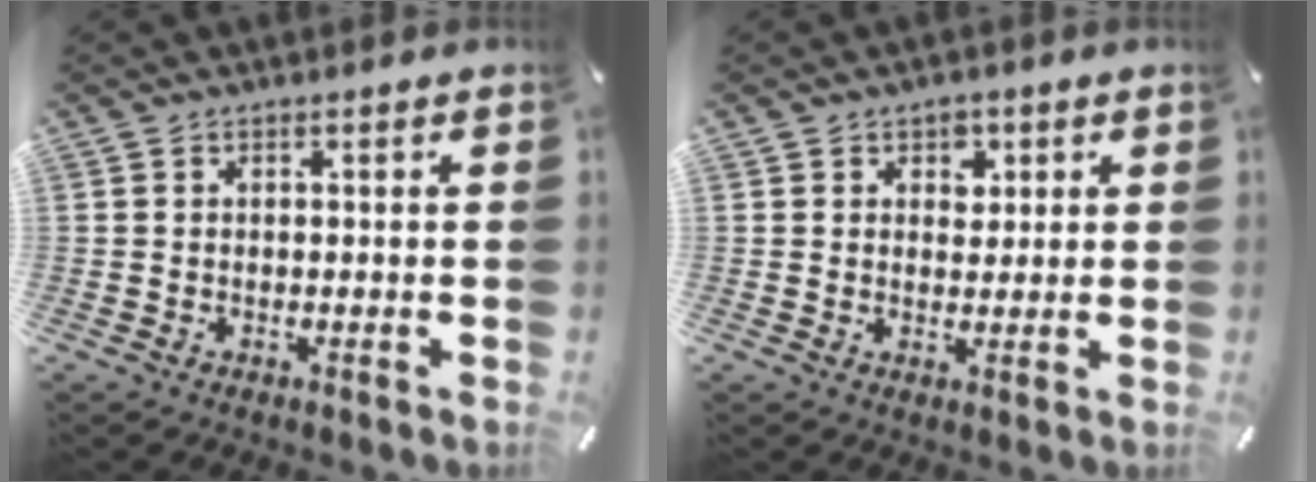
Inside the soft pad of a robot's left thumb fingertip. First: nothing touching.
{"total": 3.7, "force": [1.5, 3.0, 1.6], "torque": [0.001, -0.008, 0.016]}